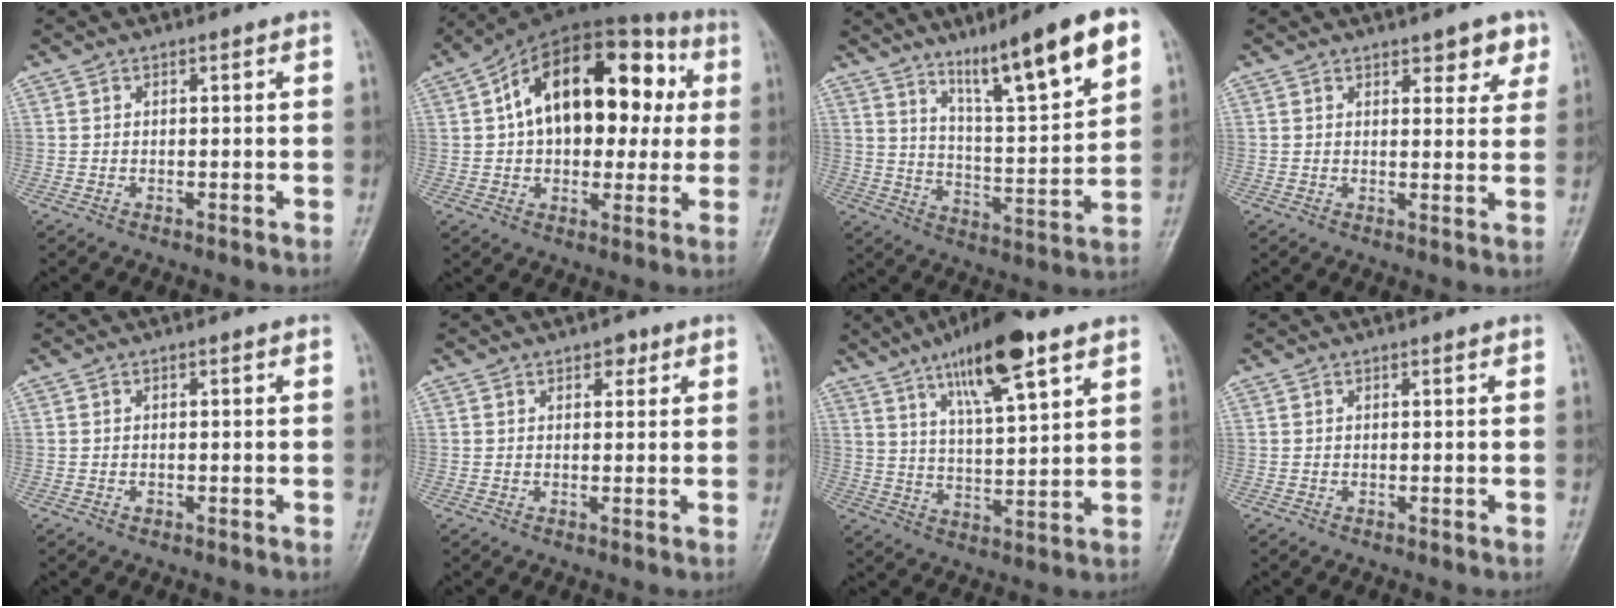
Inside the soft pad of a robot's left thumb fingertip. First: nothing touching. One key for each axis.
{"total": 22.4, "fx": 4.0, "fy": 13.3, "fz": 17.5, "tx": -0.231, "ty": 0.038, "tz": 0.052}
{"total": 17.0, "fx": 10.2, "fy": 2.5, "fz": 13.4, "tx": -0.196, "ty": -0.047, "tz": 0.171}
{"total": 4.5, "fx": 2.9, "fy": 2.3, "fz": 2.6, "tx": -0.003, "ty": -0.014, "tz": 0.034}
{"total": 0.7, "fx": -0.4, "fy": 0.5, "fz": 0.4, "tx": -0.005, "ty": 0.004, "tz": -0.005}
{"total": 2.1, "fx": 1.2, "fy": 1.3, "fz": 1.2, "tx": -0.003, "ty": -0.003, "tz": 0.013}
{"total": 15.0, "fx": 8.7, "fy": 3.7, "fz": 11.7, "tx": -0.182, "ty": -0.031, "tz": 0.148}
{"total": 0.0}